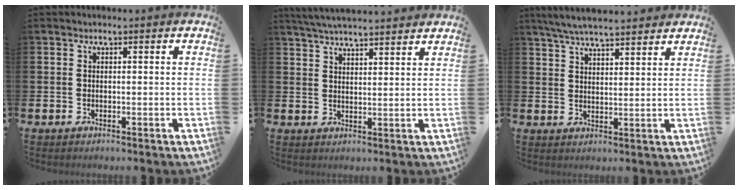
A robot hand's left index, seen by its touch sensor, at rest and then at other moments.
{"total": 4.6, "force": [4.5, 0.2, 0.9], "torque": [-0.036, -0.014, 0.083]}
{"total": 5.9, "force": [5.6, 0.7, 1.8], "torque": [-0.056, -0.017, 0.103]}